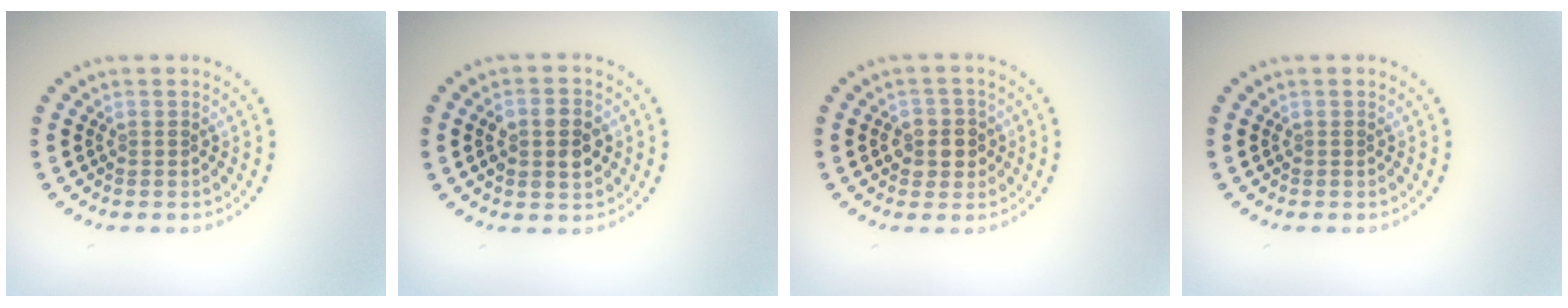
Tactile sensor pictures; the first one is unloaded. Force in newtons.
{"total": 3.8, "press": 3.7, "slide": 0.2}
{"total": 2.6, "press": 2.4, "slide": 1.0}
{"total": 0.0}